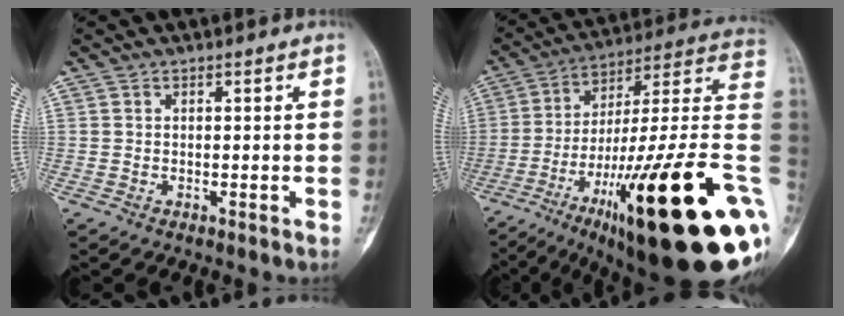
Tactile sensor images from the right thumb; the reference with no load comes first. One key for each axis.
{"total": 35.6, "fx": -11.2, "fy": 6.5, "fz": 33.2, "tx": -0.431, "ty": 0.057, "tz": -0.178}